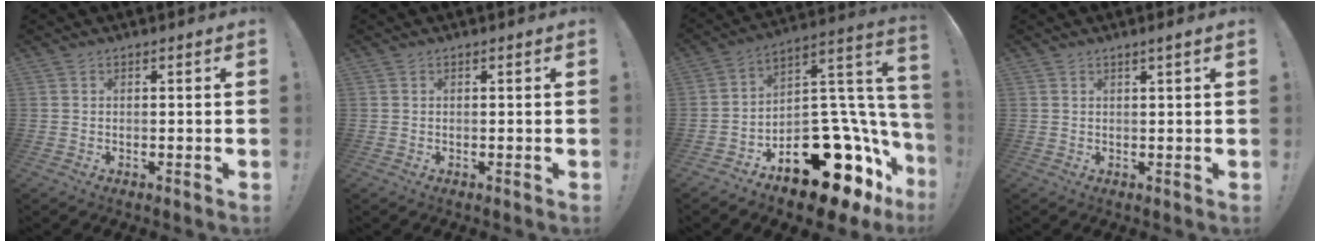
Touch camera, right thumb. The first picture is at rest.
{"total": 0.0}
{"total": 21.1, "force": [-12.5, 11.3, 12.6], "torque": [-0.095, 0.057, -0.193]}
{"total": 1.9, "force": [1.0, -0.4, 1.6], "torque": [-0.022, -0.005, 0.014]}